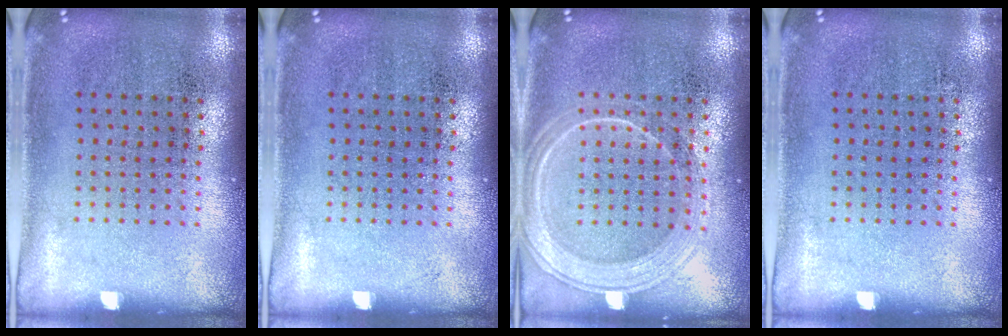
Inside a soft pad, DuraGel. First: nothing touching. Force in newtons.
{"total": 0.0}
{"total": 2.8, "press": 2.8, "slide": 0.5}
{"total": 0.0}